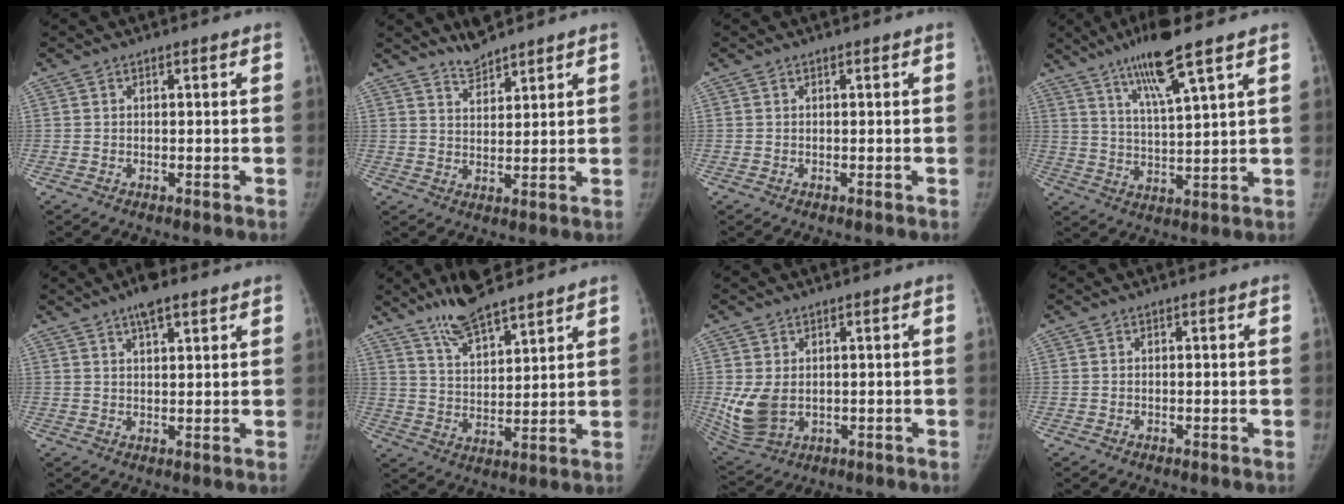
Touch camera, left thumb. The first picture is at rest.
{"total": 4.5, "force": [4.3, 0.8, 1.3], "torque": [-0.018, -0.026, 0.083]}
{"total": 0.0}
{"total": 11.4, "force": [7.3, 1.0, 8.8], "torque": [-0.161, -0.031, 0.135]}
{"total": 5.6, "force": [3.8, 2.0, 3.7], "torque": [-0.050, -0.009, 0.059]}
{"total": 11.8, "force": [9.5, 3.0, 6.3], "torque": [-0.095, -0.047, 0.174]}
{"total": 7.8, "force": [0.4, 5.4, 5.6], "torque": [-0.113, -0.016, 0.025]}
{"total": 0.0}